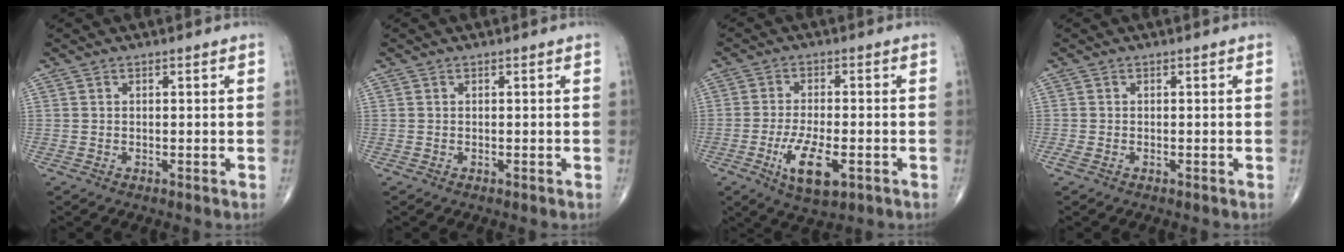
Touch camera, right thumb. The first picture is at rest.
{"total": 0.0}
{"total": 8.9, "force": [-3.4, 3.4, 7.5], "torque": [-0.136, -0.001, -0.053]}
{"total": 1.0, "force": [-0.6, 0.5, 0.7], "torque": [-0.022, -0.003, -0.012]}